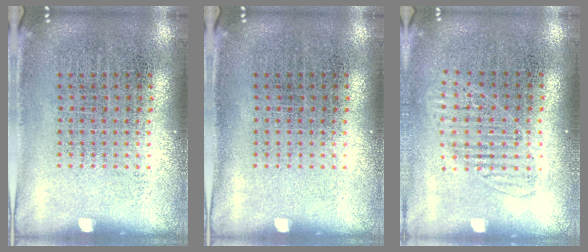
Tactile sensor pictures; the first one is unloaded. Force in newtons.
{"total": 0.0}
{"total": 1.3, "press": 1.2, "slide": 0.6}